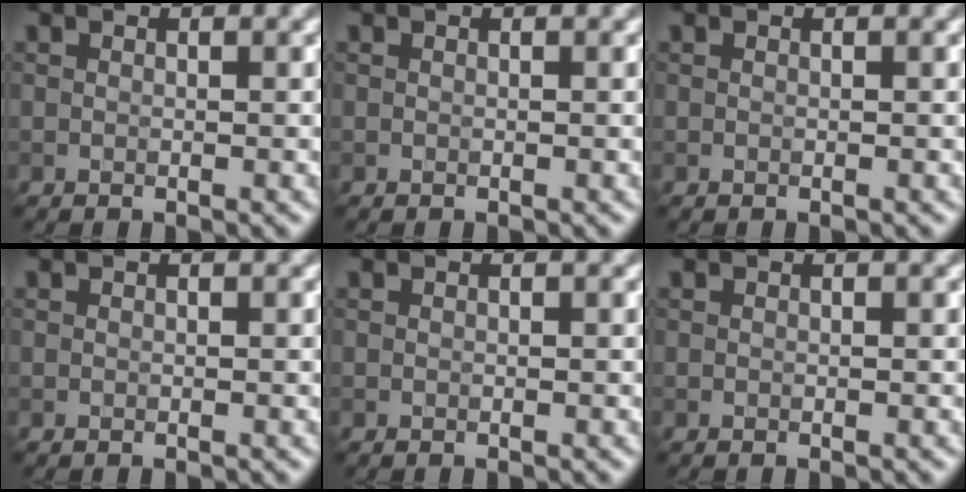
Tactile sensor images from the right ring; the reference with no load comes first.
{"total": 0.0}
{"total": 0.0}
{"total": 0.0}
{"total": 0.0}
{"total": 0.0}